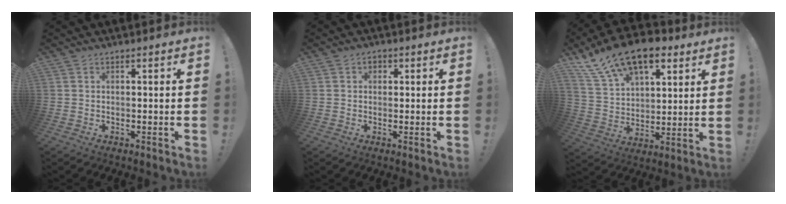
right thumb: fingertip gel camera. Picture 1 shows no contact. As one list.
[{"total": 1.7, "force": [0.2, 1.5, 0.8], "torque": [-0.012, 0.002, 0.002]}, {"total": 18.3, "force": [11.9, 9.6, 10.0], "torque": [-0.176, -0.073, 0.221]}]